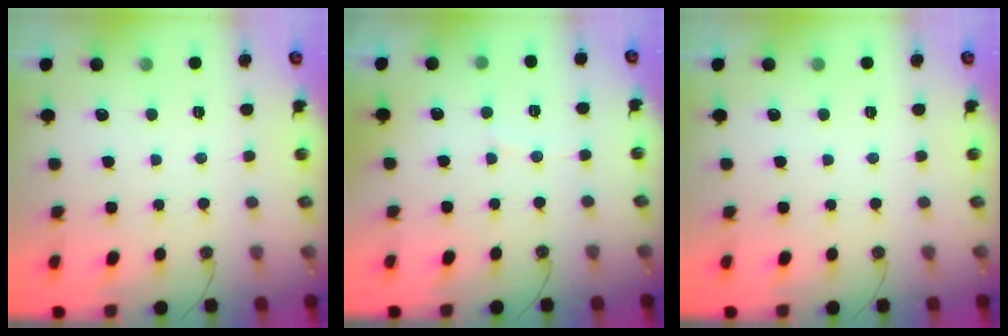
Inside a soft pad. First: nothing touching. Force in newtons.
{"total": 2.5, "press": 2.5, "slide": 0.2}
{"total": 0.0}